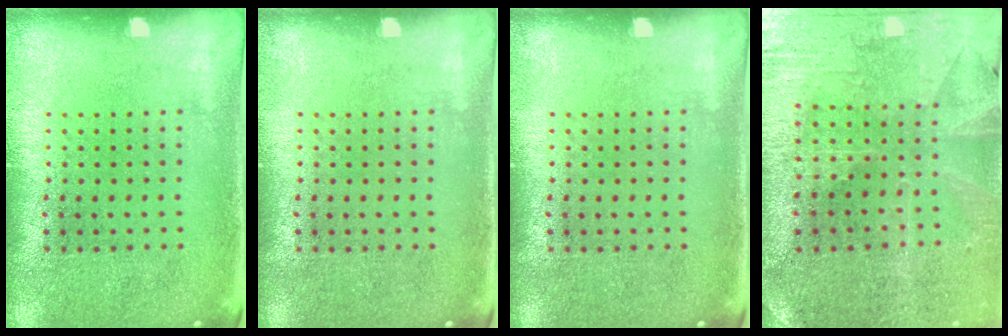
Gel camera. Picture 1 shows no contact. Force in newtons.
{"total": 0.0}
{"total": 0.0}
{"total": 1.0, "press": 1.0, "slide": 0.3}